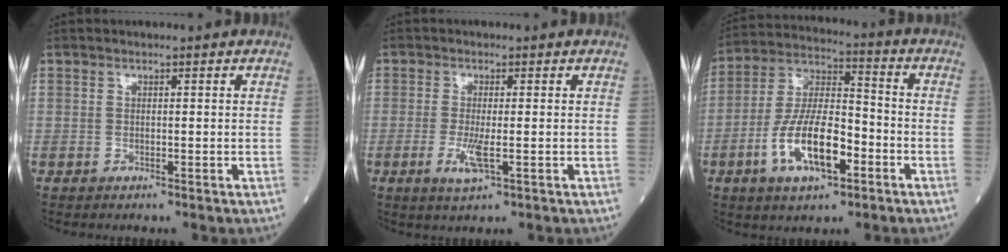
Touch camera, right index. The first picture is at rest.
{"total": 3.7, "force": [-1.0, 0.5, 3.5], "torque": [-0.076, -0.009, -0.017]}
{"total": 13.3, "force": [-5.1, 4.6, 11.5], "torque": [-0.232, 0.007, -0.092]}